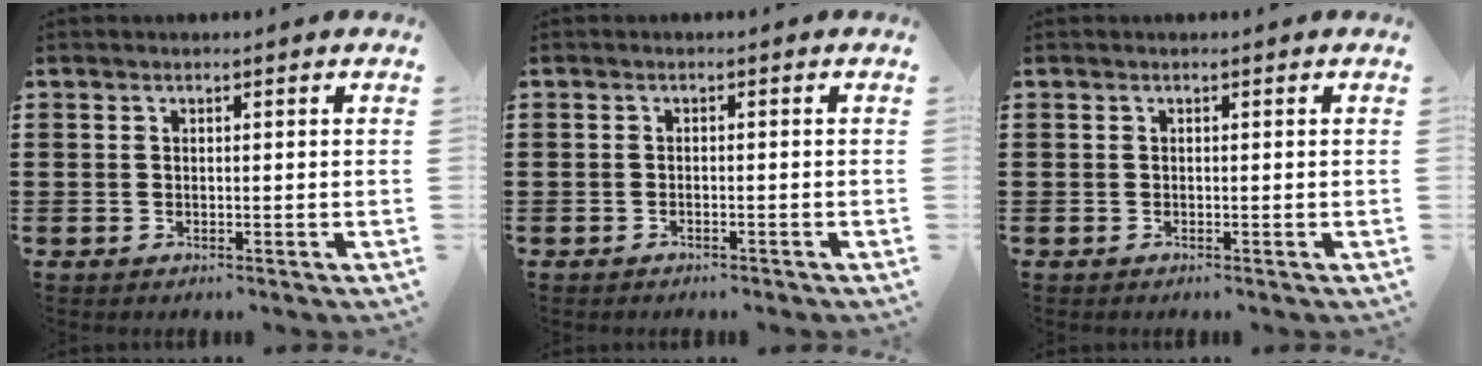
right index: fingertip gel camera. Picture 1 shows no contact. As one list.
[{"total": 0.7, "force": [-0.7, 0.1, 0.3], "torque": [-0.008, -0.002, -0.013]}, {"total": 0.0}]